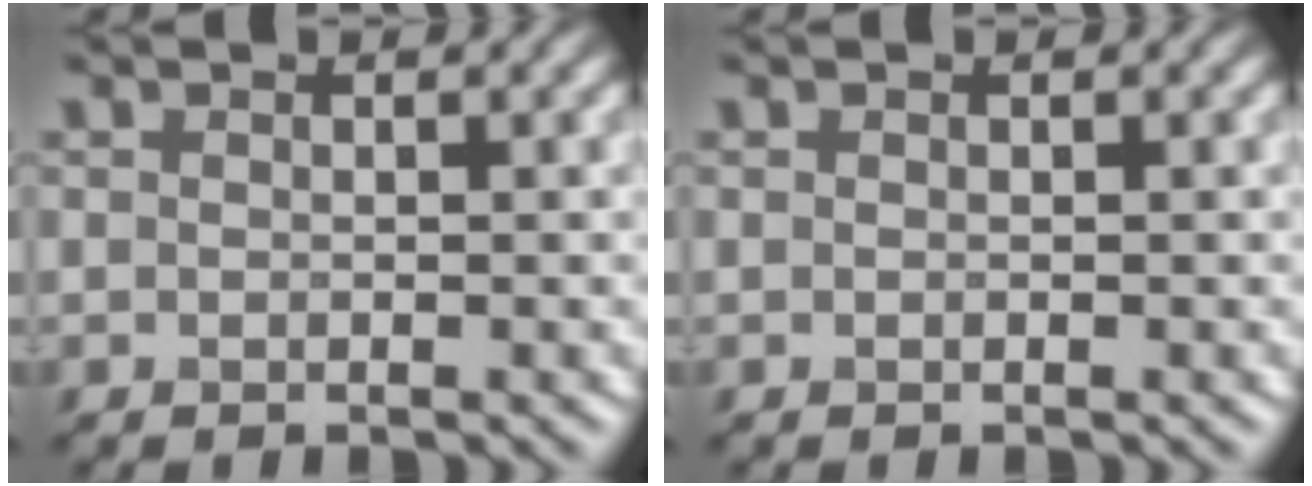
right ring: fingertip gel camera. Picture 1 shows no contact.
{"total": 0.0}